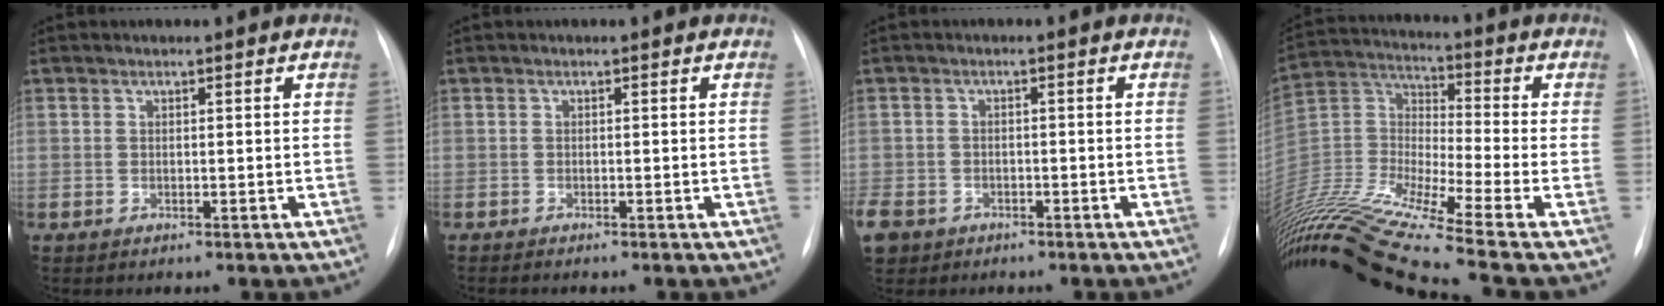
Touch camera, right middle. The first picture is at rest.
{"total": 0.9, "force": [-0.7, -0.1, 0.5], "torque": [-0.010, -0.004, -0.008]}
{"total": 8.7, "force": [-4.7, 6.8, 2.8], "torque": [-0.094, -0.003, -0.073]}
{"total": 23.9, "force": [-19.2, -1.1, 14.2], "torque": [-0.321, -0.019, -0.355]}